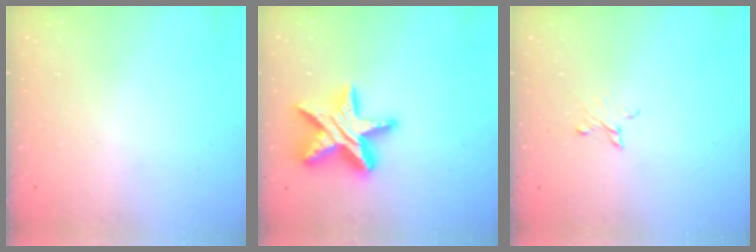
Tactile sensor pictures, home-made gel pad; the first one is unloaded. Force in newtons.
{"total": 19.8, "press": 19.8, "slide": 1.6}
{"total": 3.8, "press": 3.8, "slide": 0.3}